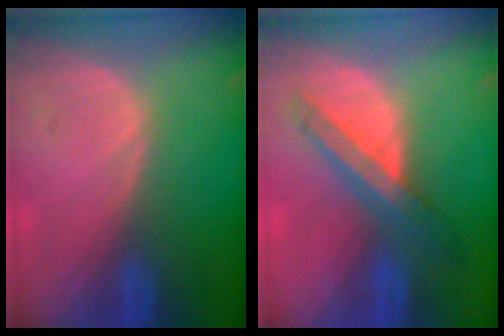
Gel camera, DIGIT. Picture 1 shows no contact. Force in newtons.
{"total": 7.2, "press": 6.3, "slide": 3.3}